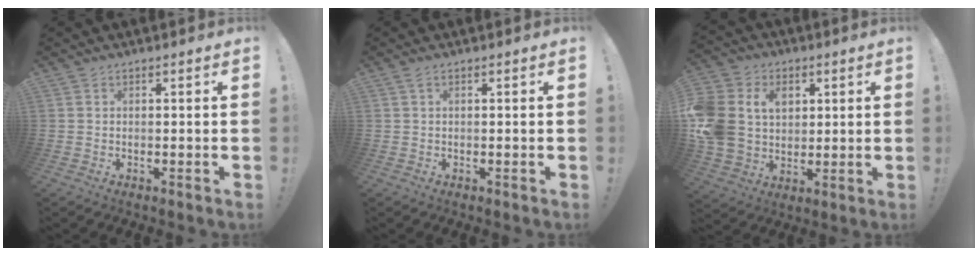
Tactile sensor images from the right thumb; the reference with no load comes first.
{"total": 1.0, "force": [0.3, 0.1, 1.0], "torque": [-0.023, 0.002, 0.006]}
{"total": 16.3, "force": [4.2, 13.0, 8.9], "torque": [-0.179, -0.013, 0.083]}